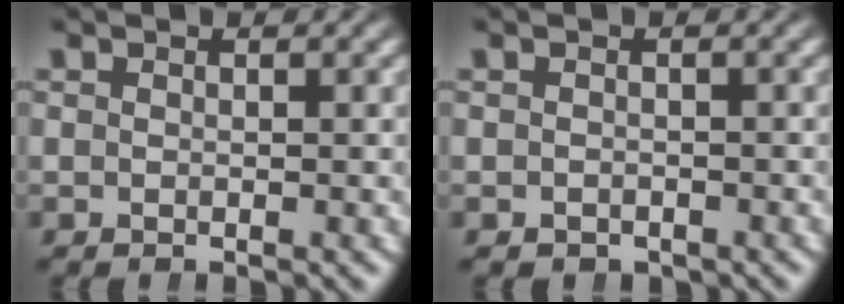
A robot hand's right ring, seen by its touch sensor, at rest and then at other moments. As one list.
[{"total": 1.3, "force": [-1.0, 0.8, -0.3], "torque": [0.008, -0.011, -0.010]}]